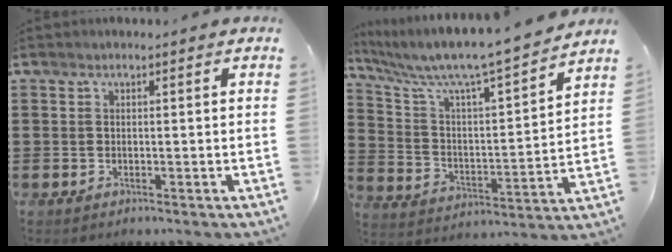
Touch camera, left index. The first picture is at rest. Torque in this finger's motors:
{"motor_torque": [1.05, -1.09, 0.40, 0.21]}